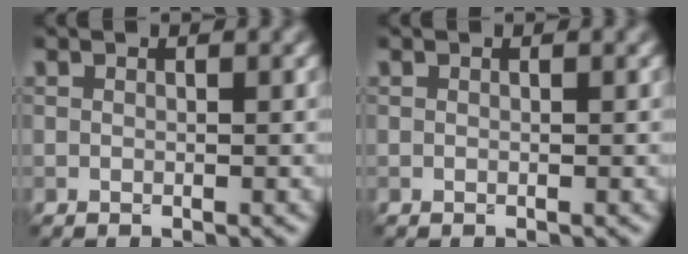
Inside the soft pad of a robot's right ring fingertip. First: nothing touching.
{"total": 0.0}